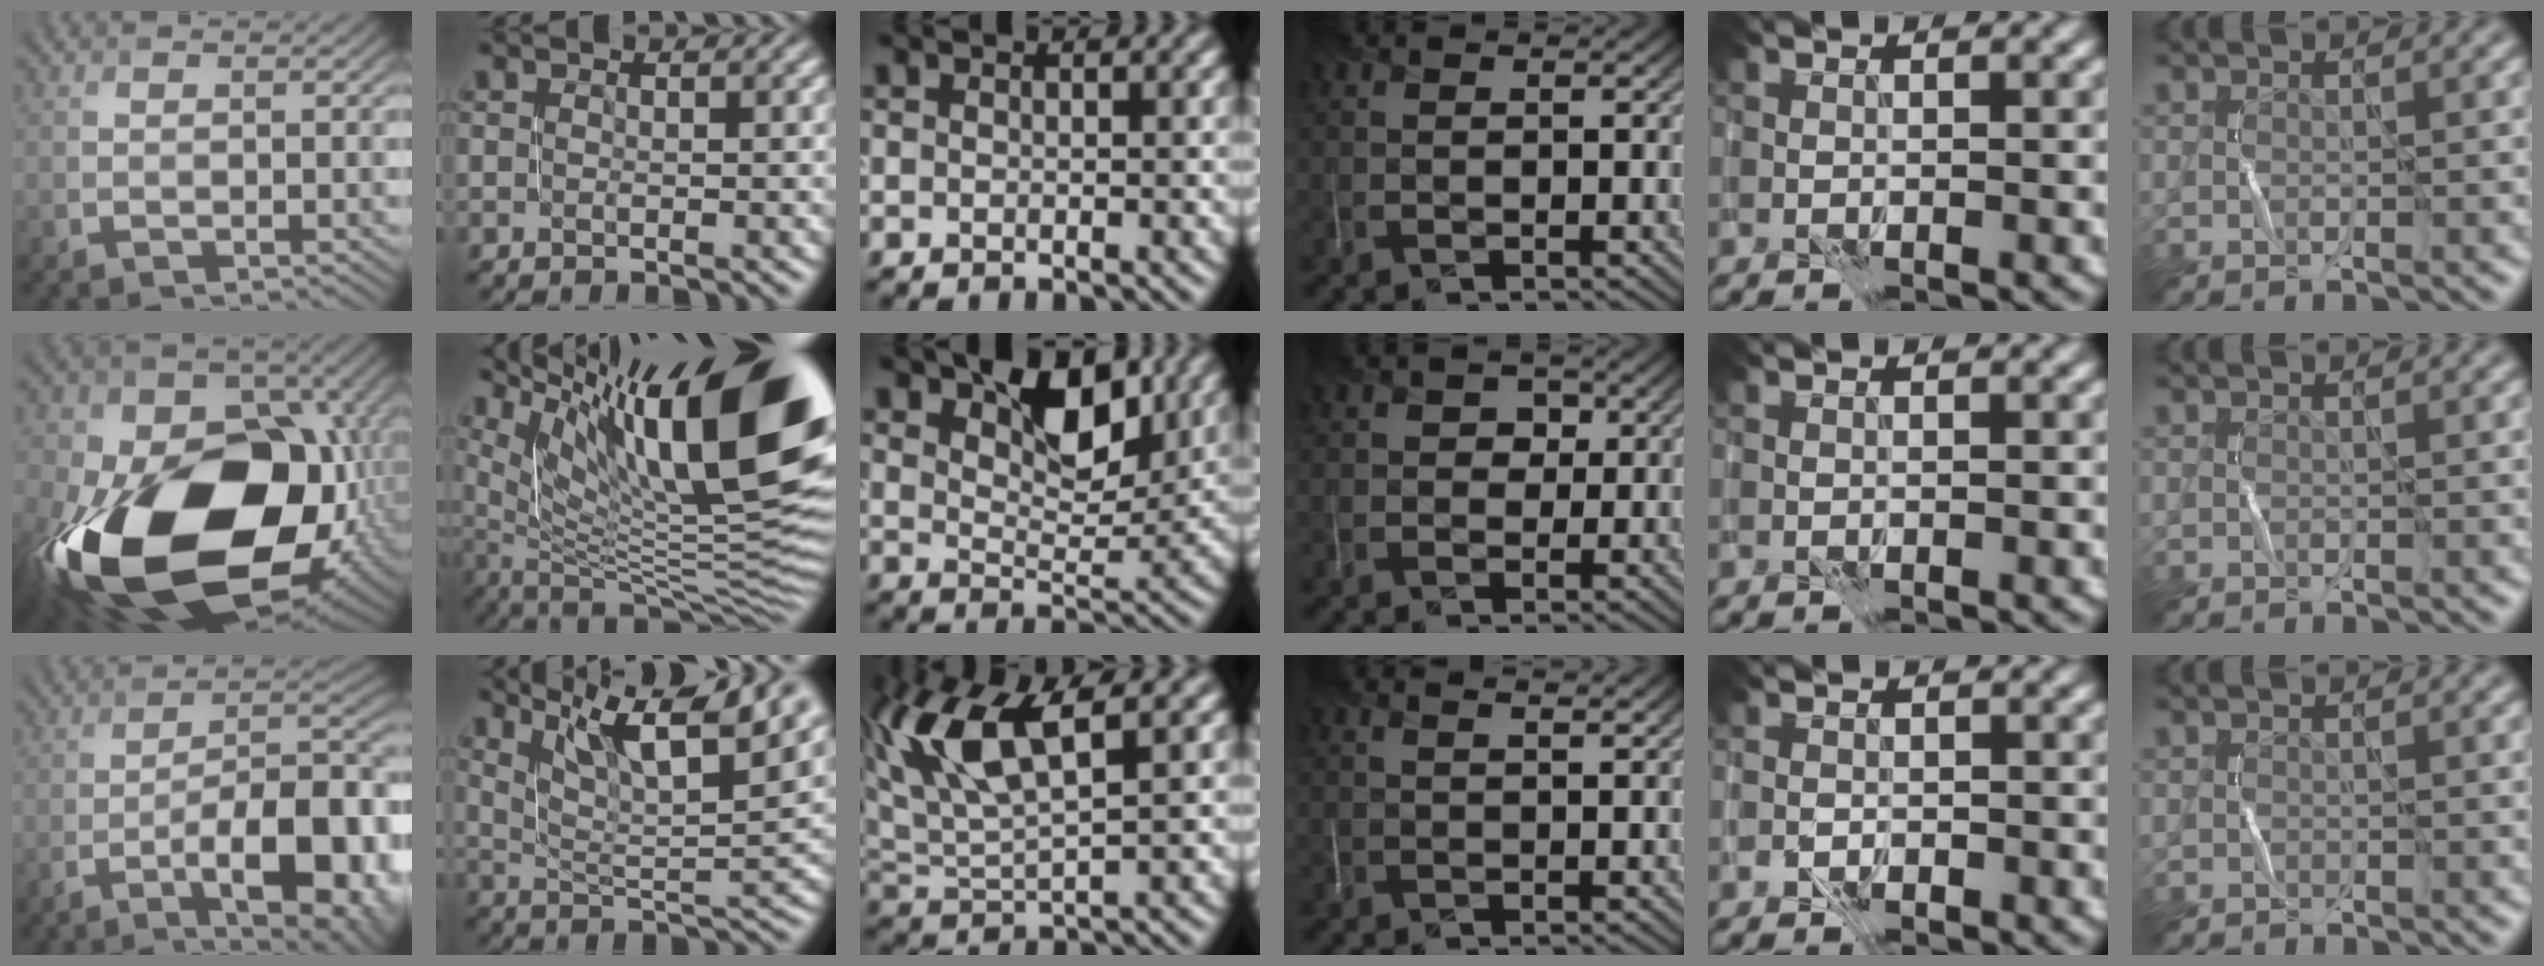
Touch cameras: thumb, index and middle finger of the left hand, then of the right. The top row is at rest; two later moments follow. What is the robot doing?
{"motion": "close", "object": "stapler"}